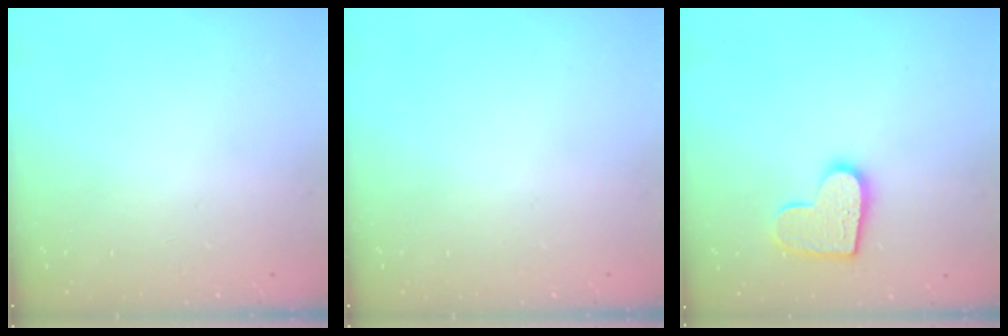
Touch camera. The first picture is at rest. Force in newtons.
{"total": 0.0}
{"total": 12.7, "press": 12.6, "slide": 0.8}